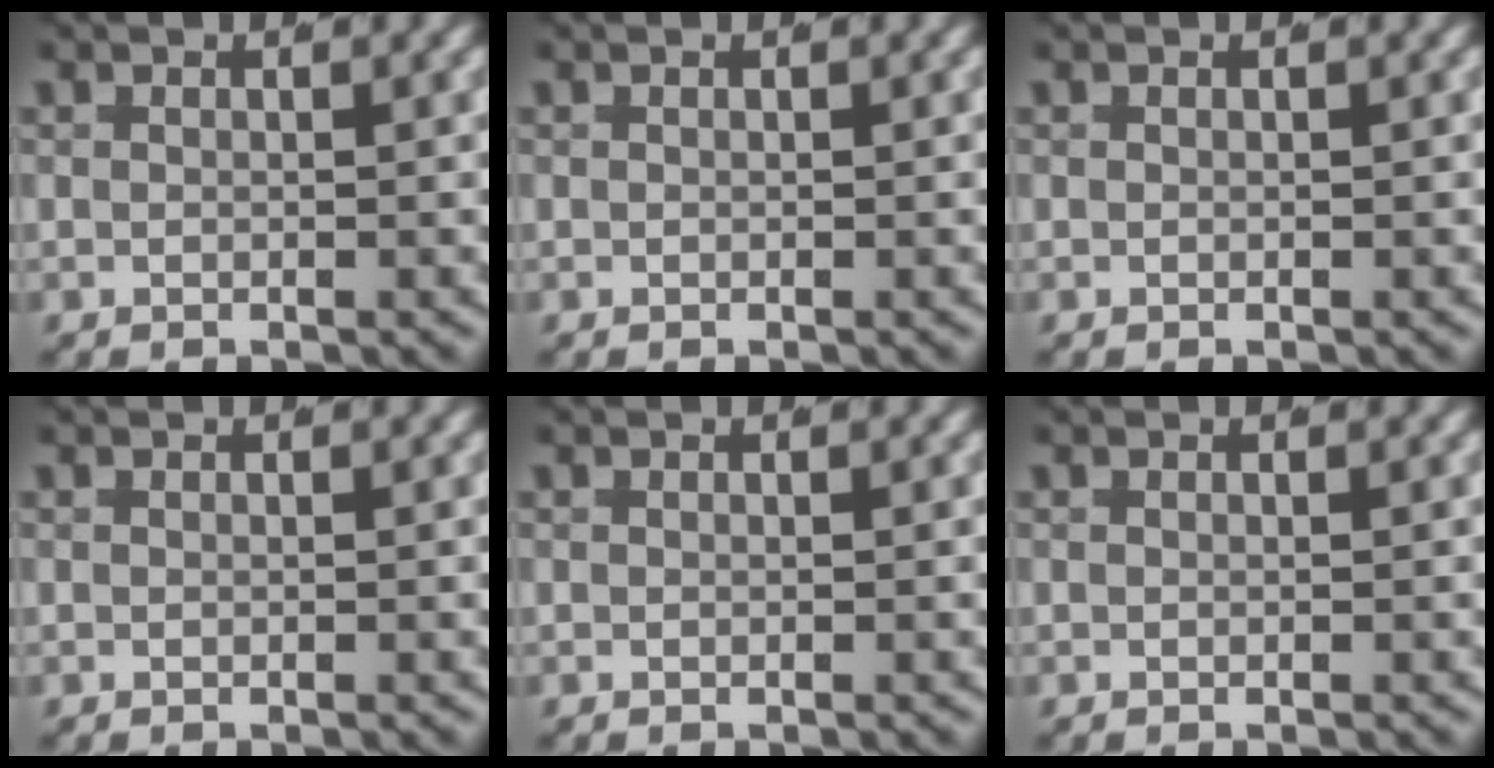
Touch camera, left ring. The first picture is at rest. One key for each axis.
{"total": 0.0}
{"total": 0.0}
{"total": 0.0}
{"total": 0.0}
{"total": 0.0}